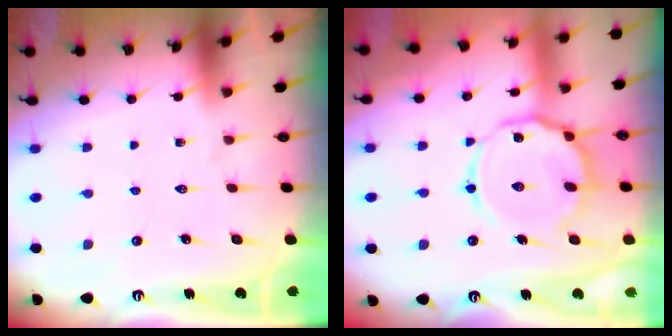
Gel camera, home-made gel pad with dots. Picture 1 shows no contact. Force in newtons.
{"total": 13.8, "press": 13.8, "slide": 1.3}